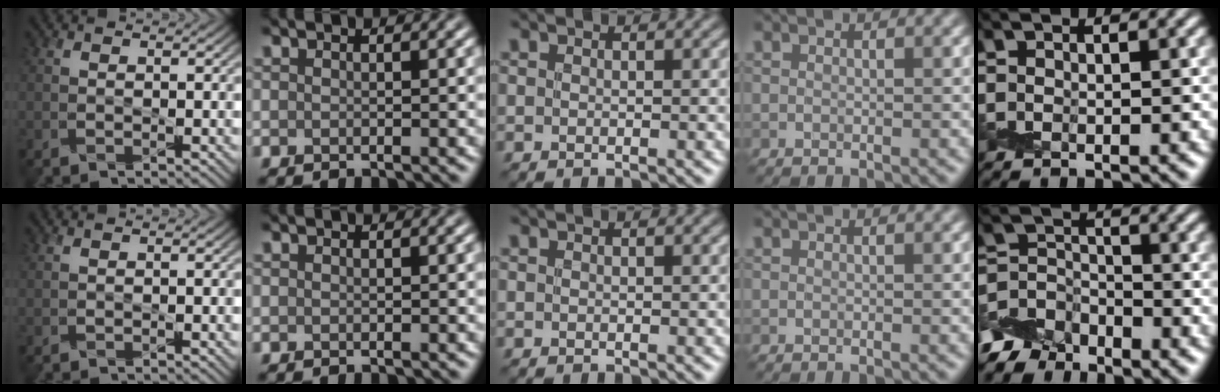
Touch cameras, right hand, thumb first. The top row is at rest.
{"thumb": {"total": 0.6, "force": [0.2, 0.1, 0.5], "torque": [-0.012, -0.003, 0.007]}, "little": {"total": 5.0, "force": [-4.3, 2.5, 0.6], "torque": [0.001, -0.004, -0.080]}}